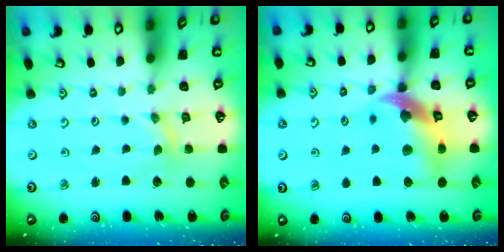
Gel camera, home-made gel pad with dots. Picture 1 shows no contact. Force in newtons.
{"total": 13.9, "press": 13.8, "slide": 1.9}